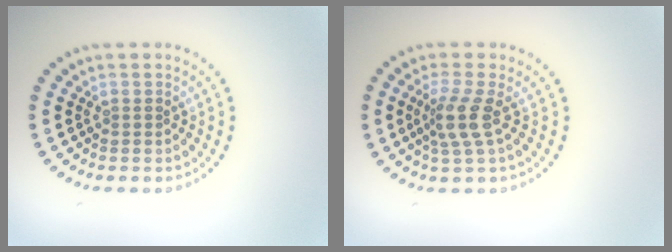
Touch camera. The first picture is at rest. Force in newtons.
{"total": 2.7, "press": 2.0, "slide": 1.9}